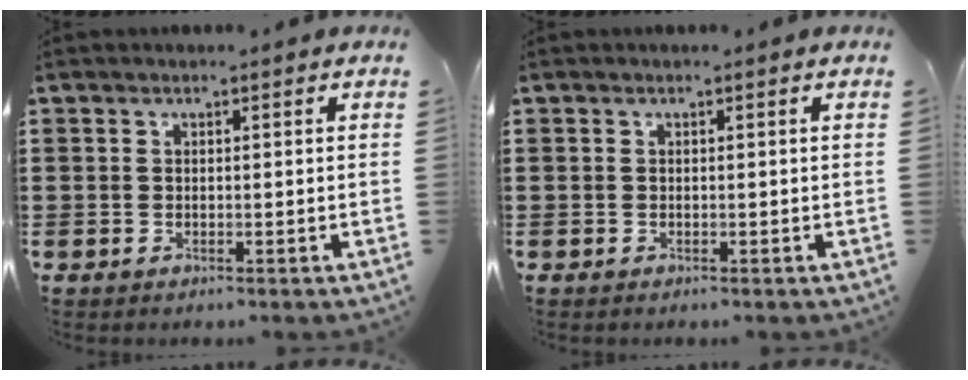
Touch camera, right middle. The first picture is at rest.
{"total": 0.0}